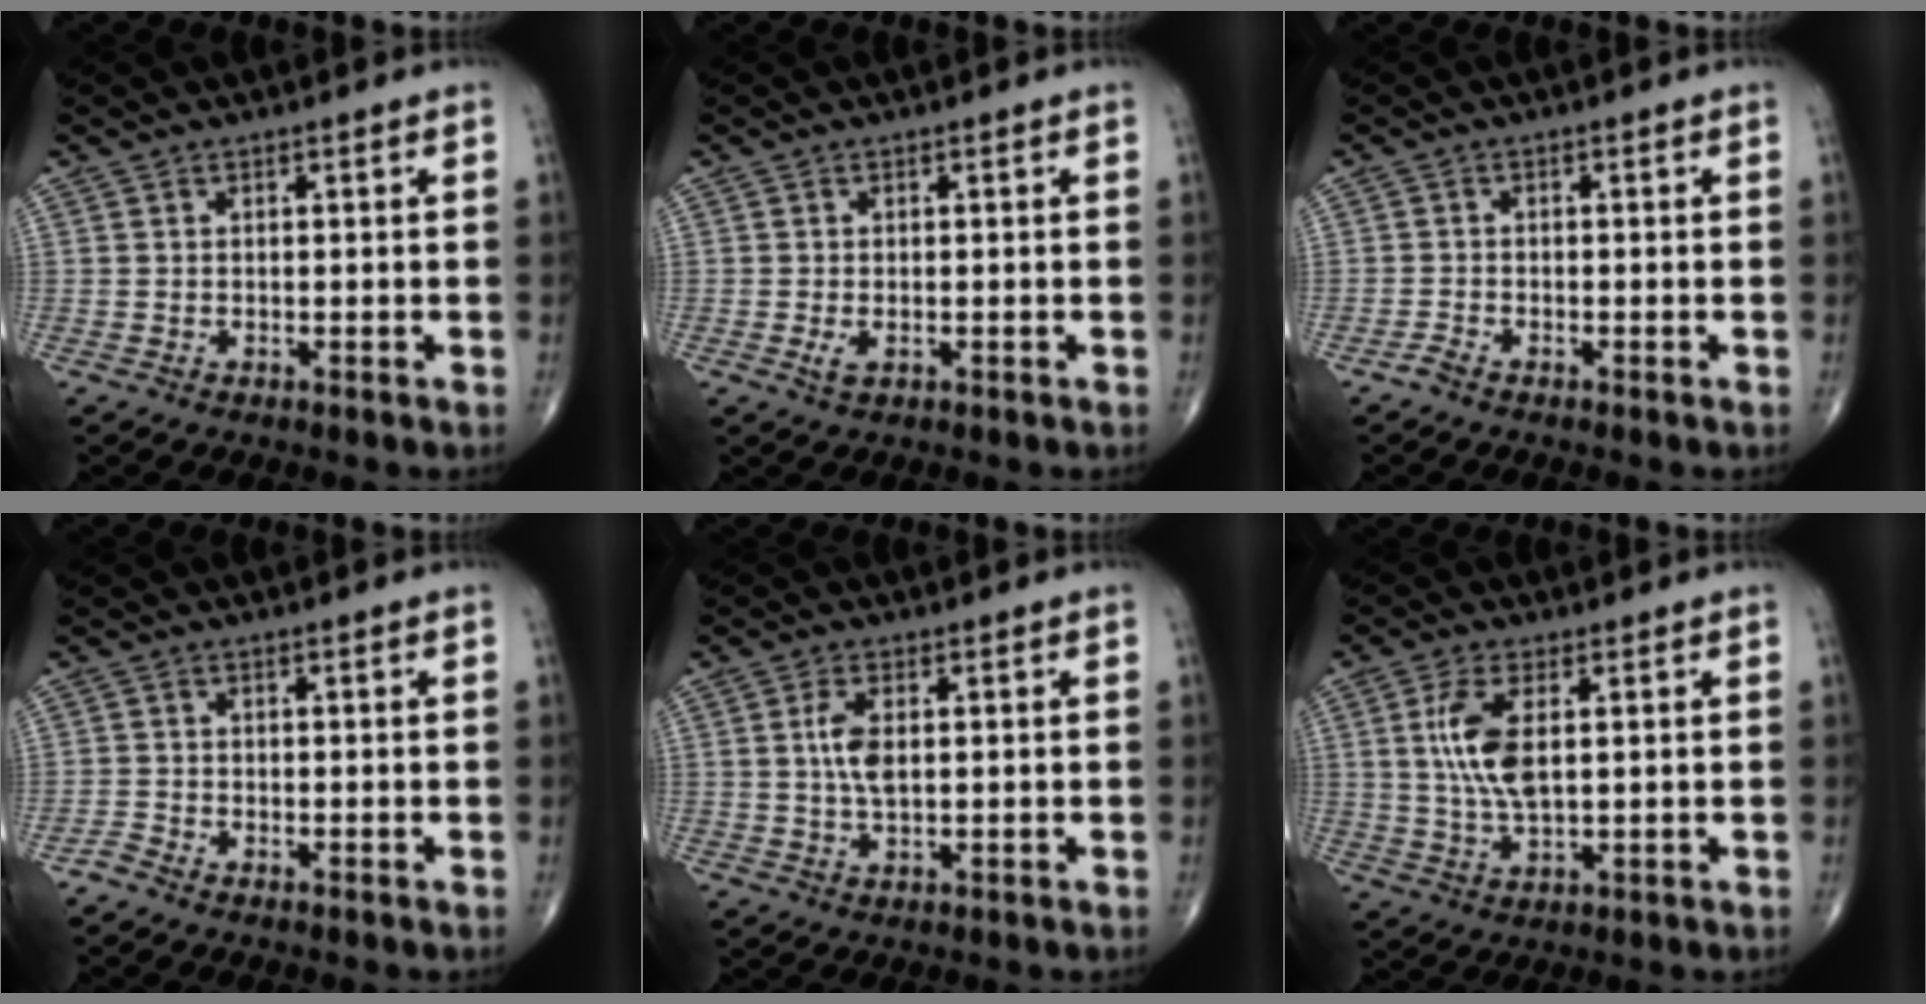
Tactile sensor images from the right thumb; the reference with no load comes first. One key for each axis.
{"total": 1.6, "fx": -0.4, "fy": 0.8, "fz": 1.3, "tx": -0.026, "ty": -0.003, "tz": -0.007}
{"total": 1.2, "fx": -1.1, "fy": 0.2, "fz": 0.5, "tx": -0.014, "ty": 0.004, "tz": -0.024}
{"total": 1.3, "fx": -1.2, "fy": 0.2, "fz": 0.3, "tx": -0.007, "ty": 0.001, "tz": -0.029}
{"total": 4.8, "fx": 0.7, "fy": 2.2, "fz": 4.2, "tx": -0.091, "ty": 0.000, "tz": 0.013}
{"total": 8.7, "fx": 1.6, "fy": 3.8, "fz": 7.6, "tx": -0.164, "ty": -0.006, "tz": 0.035}